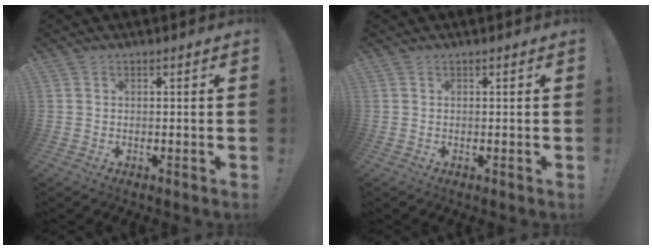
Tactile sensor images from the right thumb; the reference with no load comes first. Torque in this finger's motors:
{"motor_torque": [0.00, 0.00, 0.04, 0.07, 0.00]}